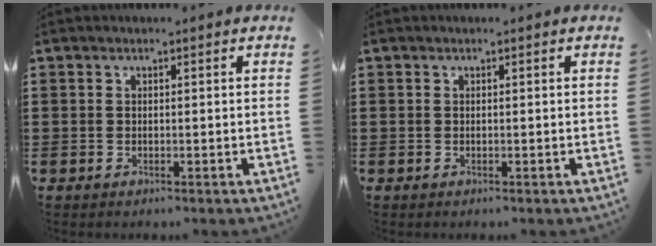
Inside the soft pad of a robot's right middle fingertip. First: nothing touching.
{"total": 0.0}